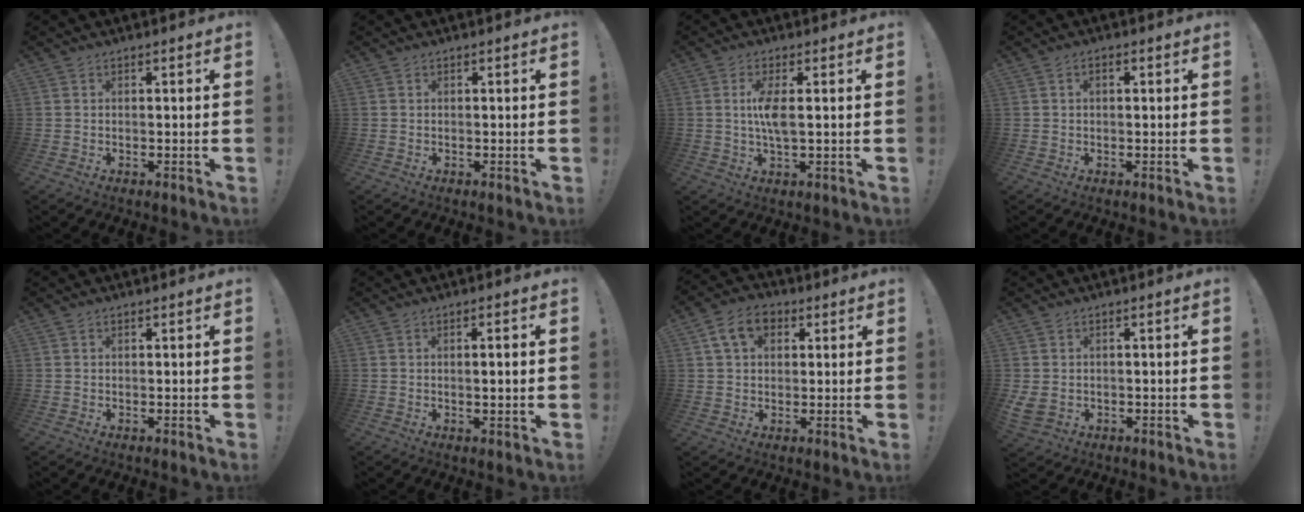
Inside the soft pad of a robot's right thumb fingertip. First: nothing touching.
{"total": 0.0}
{"total": 6.5, "force": [0.9, 1.8, 6.2], "torque": [-0.123, -0.008, 0.009]}
{"total": 1.2, "force": [0.0, 0.7, 0.9], "torque": [-0.014, 0.002, -0.002]}
{"total": 0.0}
{"total": 2.7, "force": [0.2, 0.1, 2.7], "torque": [-0.046, -0.001, 0.001]}
{"total": 9.1, "force": [3.6, 6.4, 5.4], "torque": [-0.088, 0.007, 0.068]}
{"total": 3.0, "force": [0.3, 2.3, 1.8], "torque": [-0.034, -0.005, 0.008]}